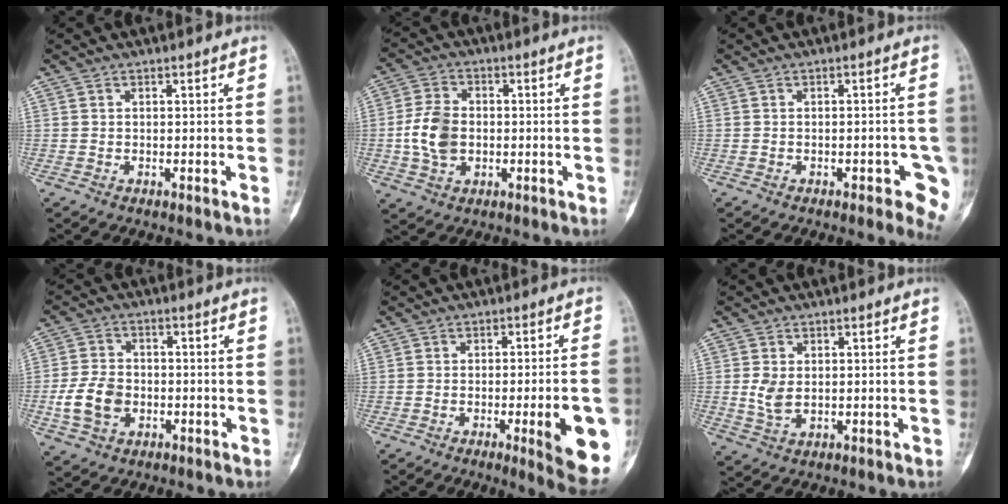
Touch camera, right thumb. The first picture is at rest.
{"total": 8.9, "force": [-1.0, 6.3, 6.2], "torque": [-0.107, 0.009, -0.021]}
{"total": 7.0, "force": [-2.8, 2.8, 5.8], "torque": [-0.047, 0.010, -0.032]}
{"total": 8.9, "force": [-2.3, 6.6, 5.6], "torque": [-0.094, 0.013, -0.043]}
{"total": 13.0, "force": [-4.1, 2.3, 12.1], "torque": [-0.134, 0.006, -0.050]}
{"total": 4.5, "force": [0.0, 3.0, 3.3], "torque": [-0.062, -0.004, 0.005]}